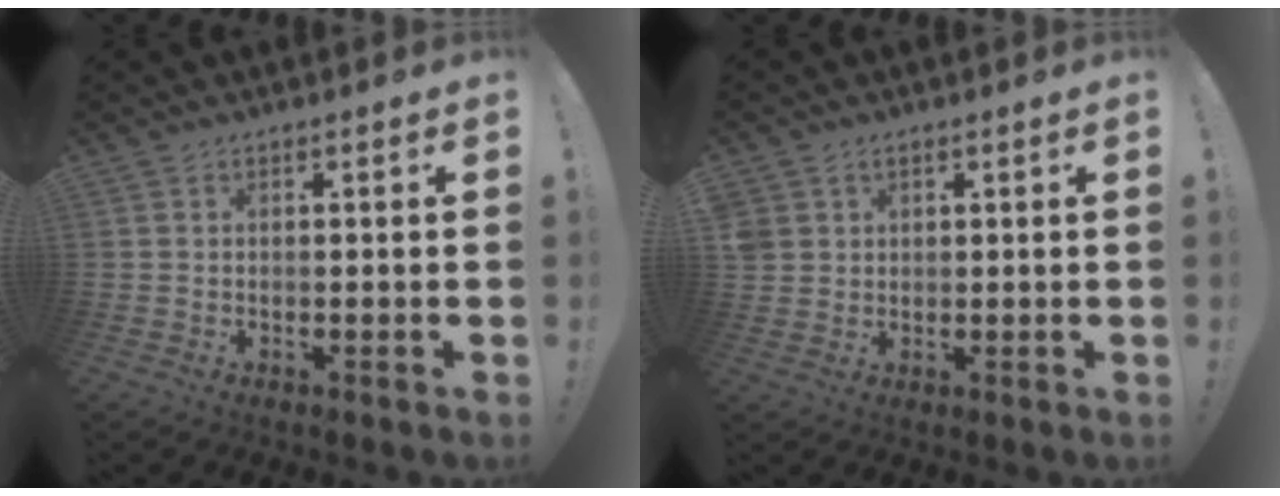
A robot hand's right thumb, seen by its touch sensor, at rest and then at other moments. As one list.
[{"total": 3.3, "force": [1.8, 2.6, 0.8], "torque": [-0.013, -0.007, 0.037]}]